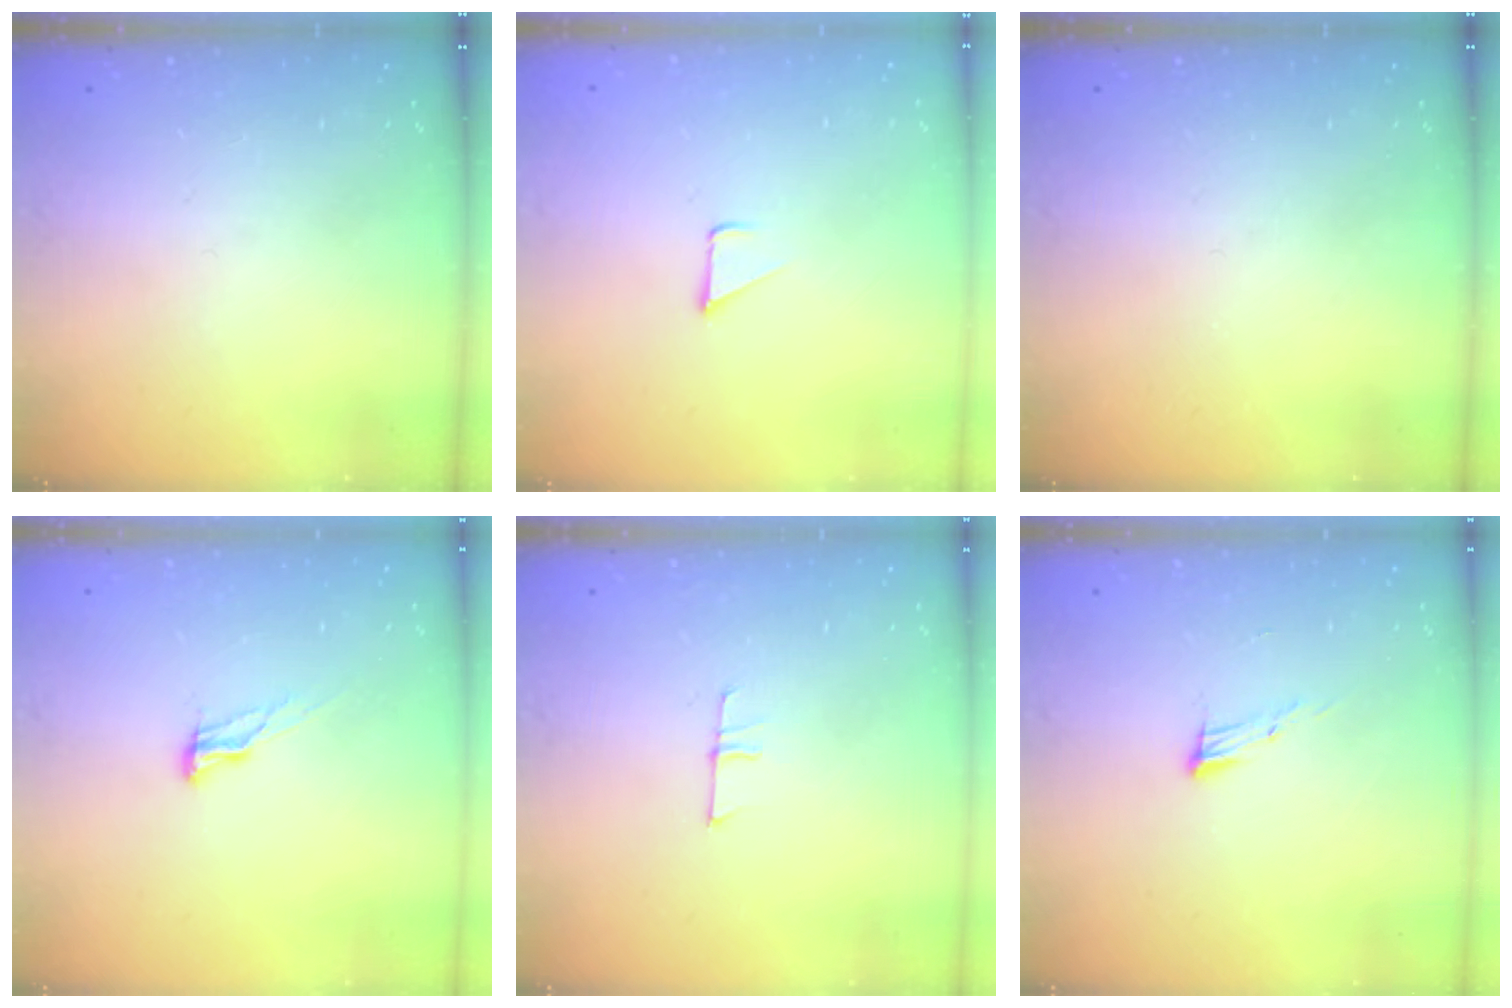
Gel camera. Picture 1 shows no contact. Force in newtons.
{"total": 1.7, "press": 1.7, "slide": 0.1}
{"total": 0.0}
{"total": 6.5, "press": 6.5, "slide": 0.7}
{"total": 5.3, "press": 5.3, "slide": 0.4}
{"total": 7.7, "press": 7.6, "slide": 1.2}